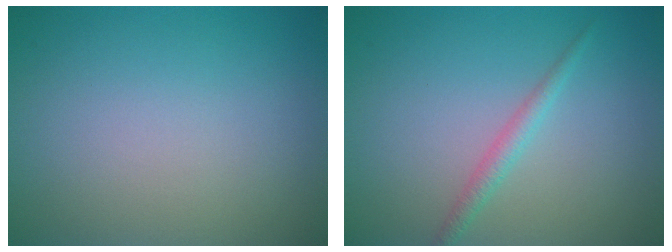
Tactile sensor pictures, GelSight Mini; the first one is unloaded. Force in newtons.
{"total": 1.5, "press": 1.5, "slide": 0.0}